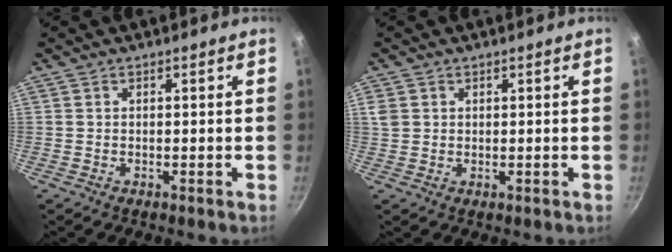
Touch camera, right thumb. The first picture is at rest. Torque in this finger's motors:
{"motor_torque": [-0.56, 0.36, 0.24, 0.11, 0.10]}